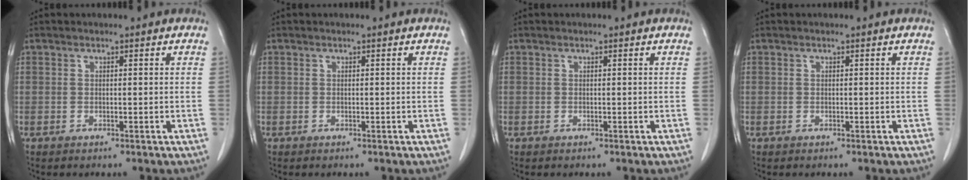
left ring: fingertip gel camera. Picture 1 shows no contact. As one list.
[{"total": 0.0}, {"total": 0.0}, {"total": 0.0}]